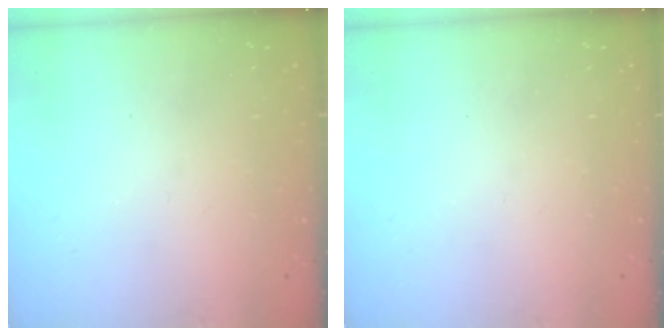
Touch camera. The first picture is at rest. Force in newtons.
{"total": 0.0}